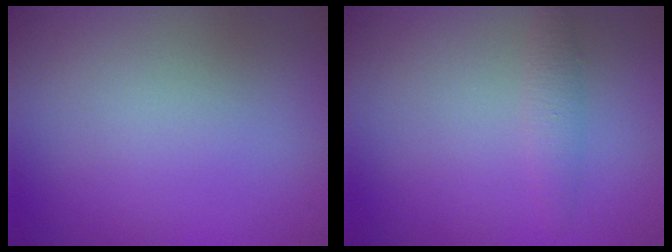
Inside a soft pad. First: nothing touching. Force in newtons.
{"total": 1.4, "press": 1.4, "slide": 0.0}